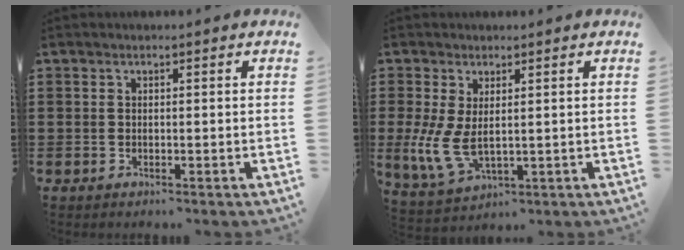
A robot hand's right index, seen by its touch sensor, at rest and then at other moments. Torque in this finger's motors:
{"motor_torque": [1.86, 0.28, 0.77, 0.21]}